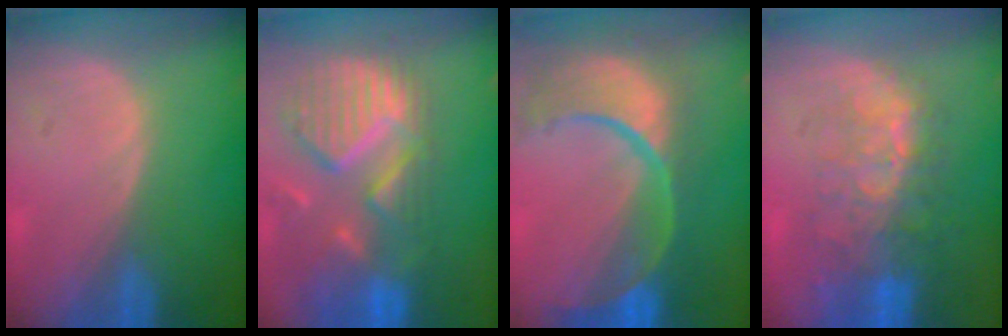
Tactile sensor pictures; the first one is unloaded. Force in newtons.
{"total": 12.9, "press": 10.9, "slide": 7.0}
{"total": 13.6, "press": 10.9, "slide": 8.2}
{"total": 10.0, "press": 8.4, "slide": 5.3}